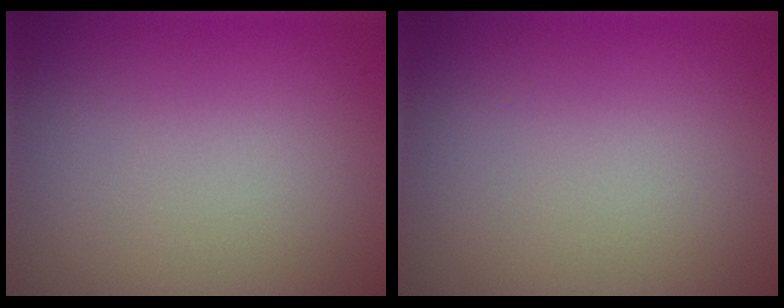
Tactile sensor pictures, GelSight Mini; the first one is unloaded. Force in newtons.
{"total": 0.0}